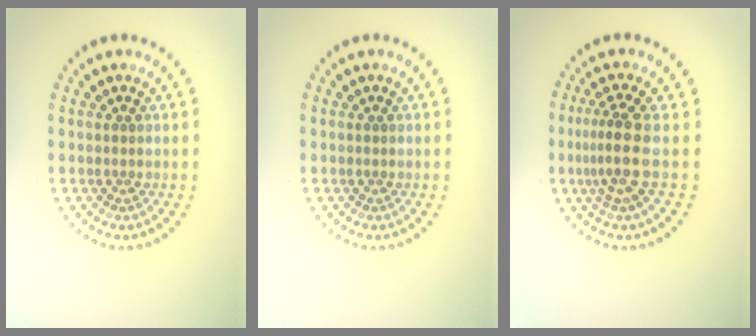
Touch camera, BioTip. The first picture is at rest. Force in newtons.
{"total": 0.0}
{"total": 3.3, "press": 2.5, "slide": 2.2}